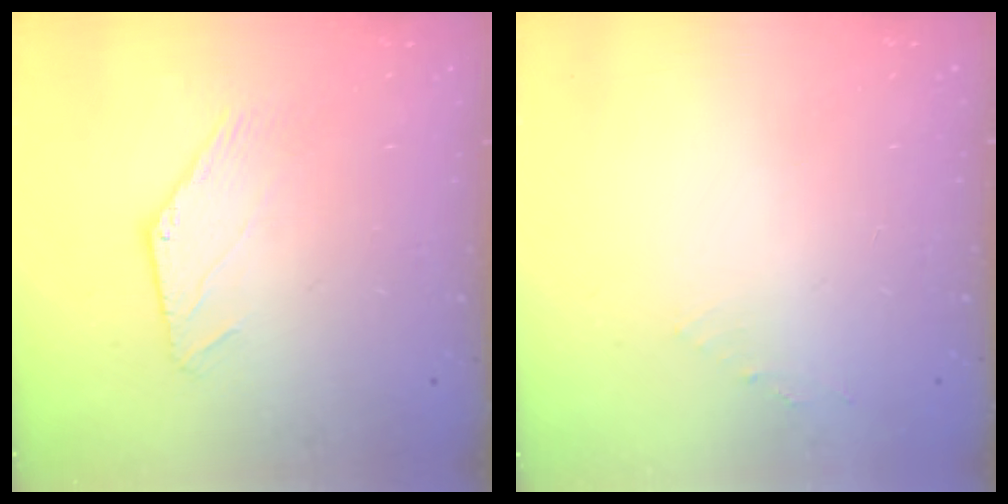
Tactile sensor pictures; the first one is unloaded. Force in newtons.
{"total": 0.6, "press": 0.5, "slide": 0.3}